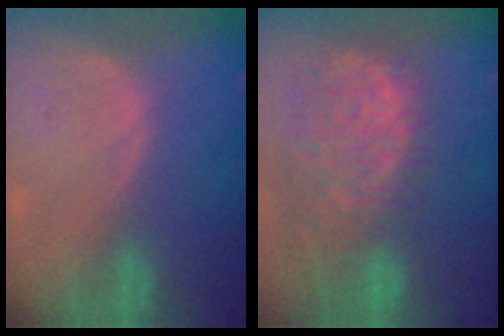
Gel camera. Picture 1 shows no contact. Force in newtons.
{"total": 13.6, "press": 11.2, "slide": 7.7}